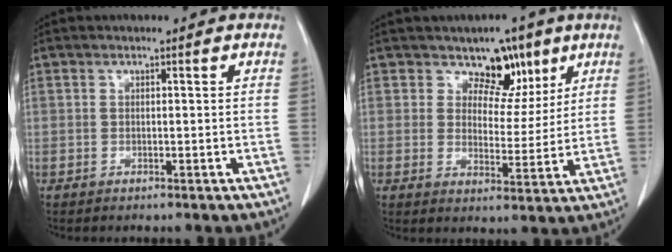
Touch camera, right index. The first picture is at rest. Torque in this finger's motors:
{"motor_torque": [-0.15, 0.19, 0.02, 0.01]}